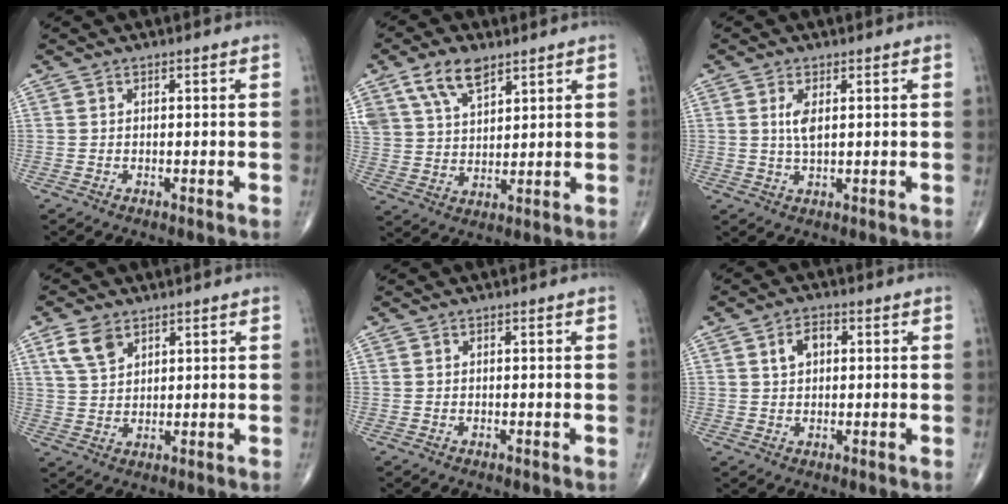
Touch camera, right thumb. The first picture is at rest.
{"total": 9.3, "force": [5.8, 4.6, 5.6], "torque": [-0.096, -0.020, 0.117]}
{"total": 3.5, "force": [0.9, 1.3, 3.1], "torque": [-0.063, -0.005, 0.021]}
{"total": 5.9, "force": [3.6, 3.3, 3.2], "torque": [-0.055, -0.014, 0.079]}
{"total": 0.0}
{"total": 4.0, "force": [1.1, 2.6, 2.8], "torque": [-0.044, 0.007, 0.018]}